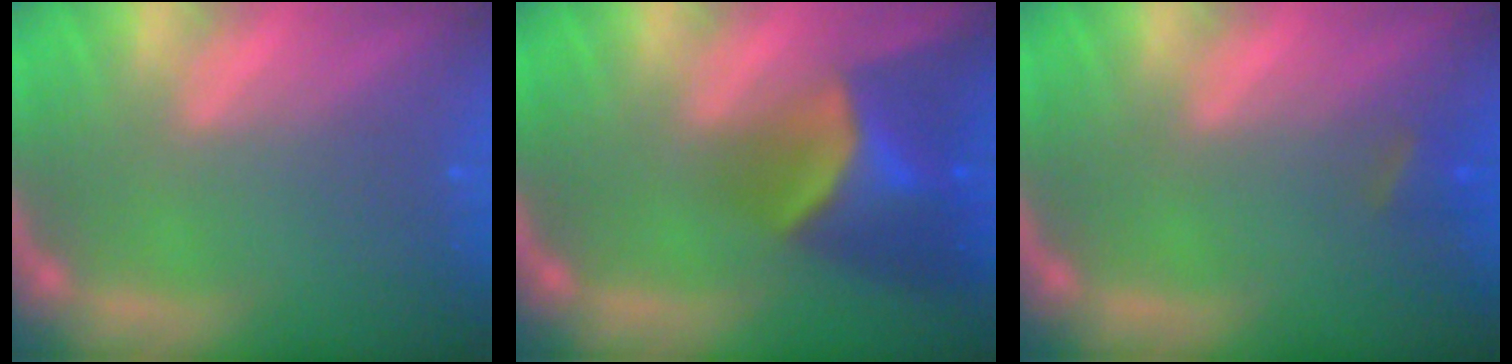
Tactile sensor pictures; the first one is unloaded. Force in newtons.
{"total": 7.4}
{"total": 1.4}